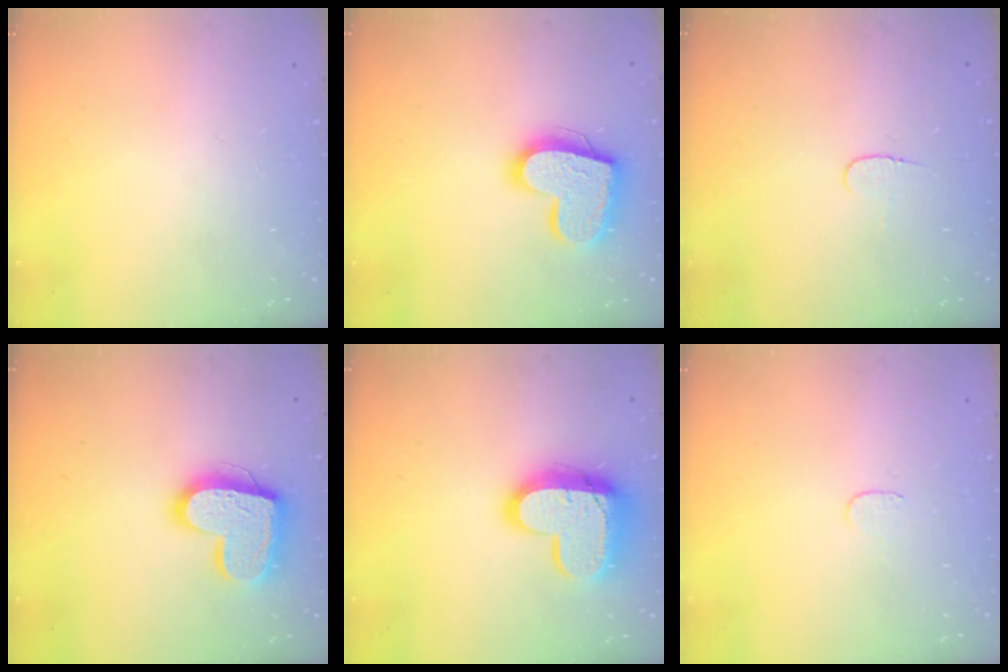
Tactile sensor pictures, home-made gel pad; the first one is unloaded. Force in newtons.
{"total": 17.6, "press": 17.6, "slide": 1.4}
{"total": 4.0, "press": 4.0, "slide": 0.4}
{"total": 17.5, "press": 17.4, "slide": 1.6}
{"total": 17.0, "press": 16.9, "slide": 1.1}
{"total": 3.0, "press": 3.0, "slide": 0.3}